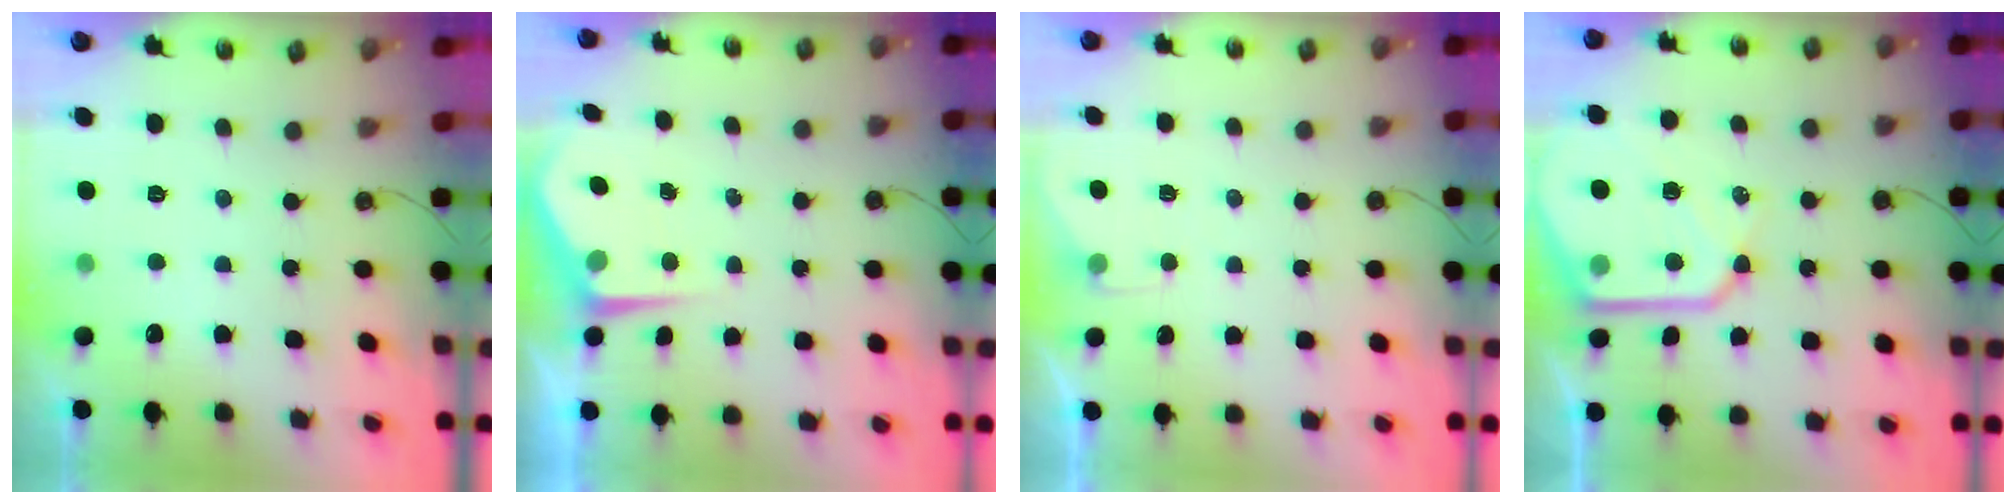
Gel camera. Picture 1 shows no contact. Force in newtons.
{"total": 4.3, "press": 4.2, "slide": 0.3}
{"total": 3.0, "press": 3.0, "slide": 0.4}
{"total": 15.8, "press": 15.7, "slide": 1.8}